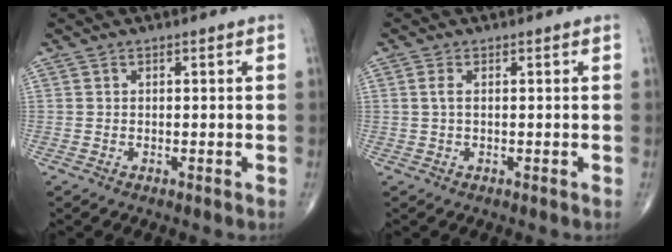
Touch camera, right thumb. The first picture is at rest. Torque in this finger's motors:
{"motor_torque": [-0.33, -0.21, -0.14, 0.11, -0.05]}